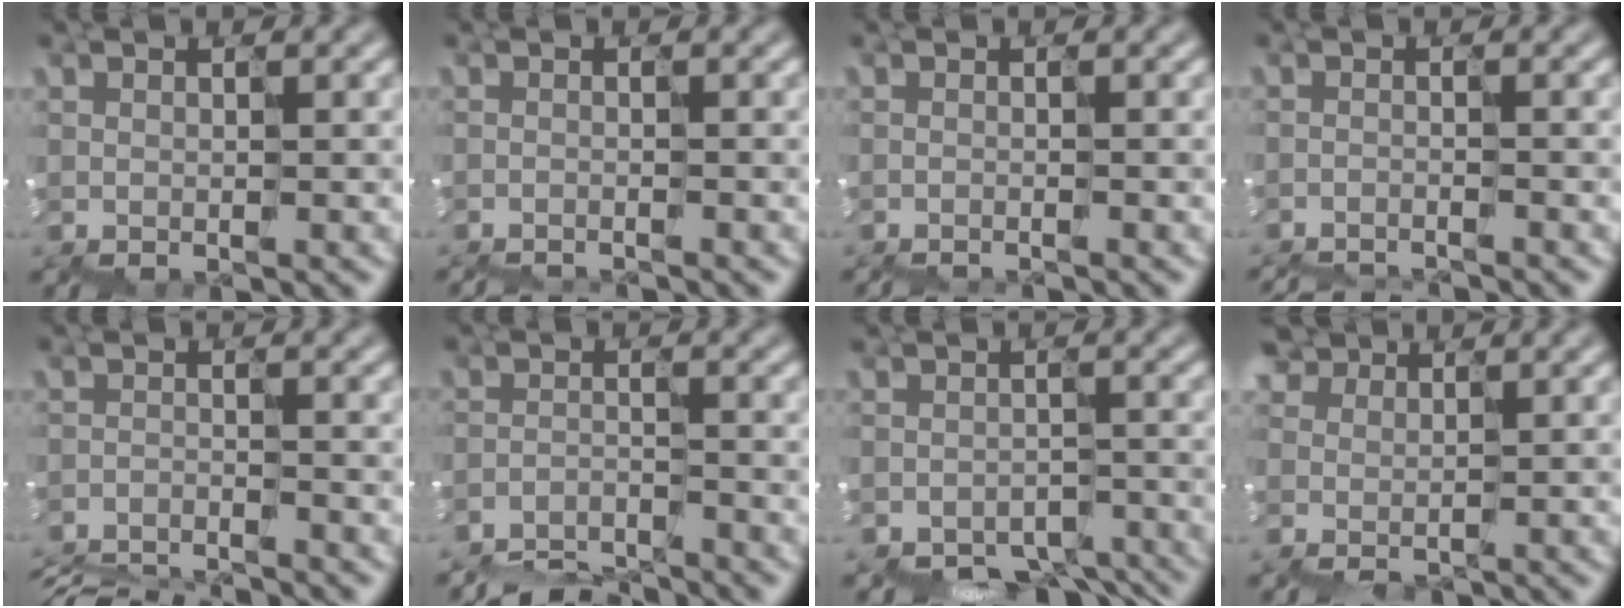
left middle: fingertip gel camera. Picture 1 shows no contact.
{"total": 2.2, "force": [-2.1, -0.2, 0.1], "torque": [0.009, -0.016, -0.027]}
{"total": 1.6, "force": [-1.6, -0.2, 0.1], "torque": [0.013, -0.012, -0.020]}
{"total": 3.8, "force": [-3.8, 0.0, 0.4], "torque": [0.004, -0.021, -0.051]}
{"total": 7.8, "force": [-7.7, 0.8, 1.0], "torque": [-0.014, -0.016, -0.105]}
{"total": 5.5, "force": [-5.5, -0.2, -0.8], "torque": [-0.002, -0.024, -0.097]}
{"total": 5.8, "force": [-5.1, 2.2, 1.4], "torque": [-0.037, -0.032, -0.057]}
{"total": 1.1, "force": [-0.1, 0.2, -1.1], "torque": [0.002, -0.019, -0.001]}